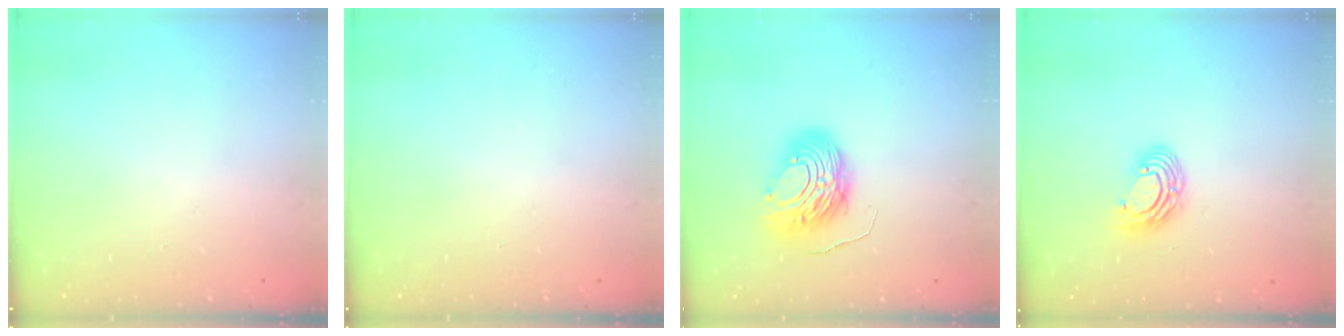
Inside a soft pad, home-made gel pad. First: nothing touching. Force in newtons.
{"total": 0.0}
{"total": 10.4, "press": 10.3, "slide": 1.1}
{"total": 8.5, "press": 8.4, "slide": 1.3}